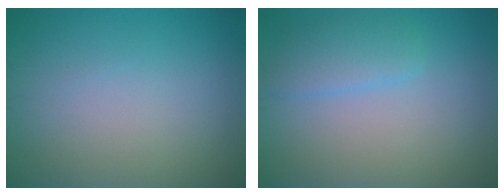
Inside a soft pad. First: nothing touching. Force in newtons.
{"total": 2.4, "press": 2.3, "slide": 0.1}